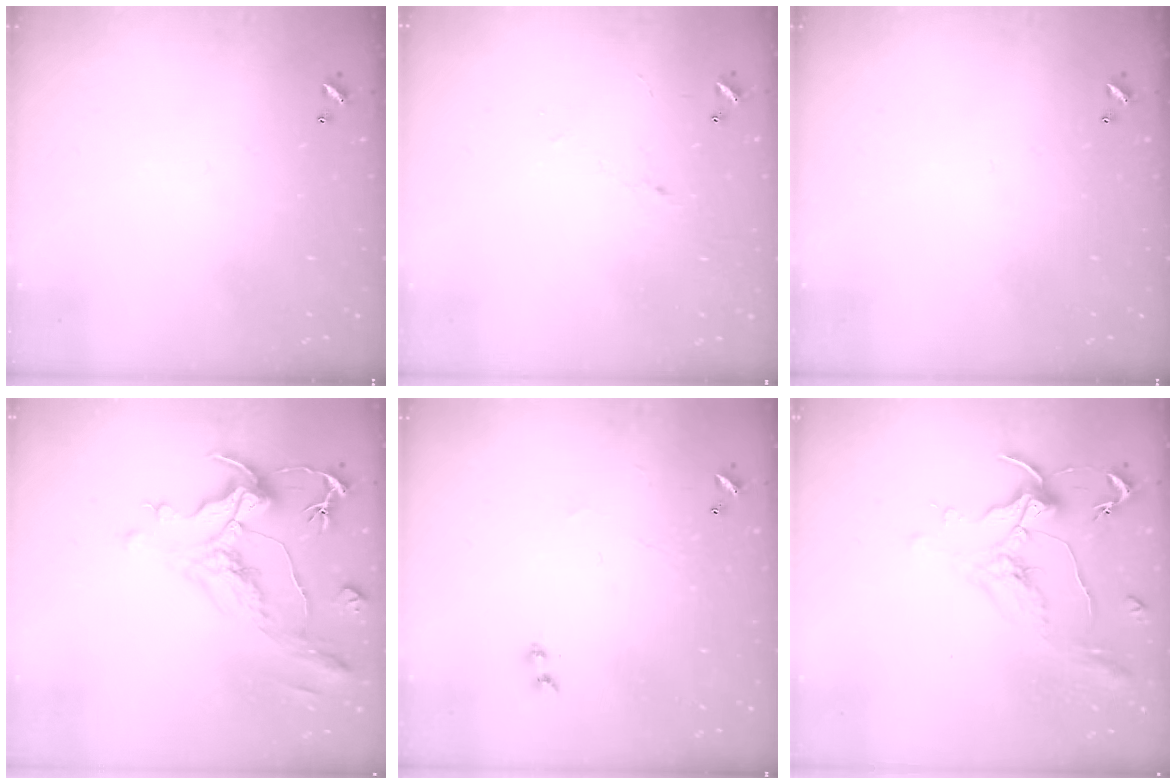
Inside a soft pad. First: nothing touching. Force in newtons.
{"total": 0.6, "press": 0.2, "slide": 0.5}
{"total": 0.0}
{"total": 2.0, "press": 1.0, "slide": 1.7}
{"total": 1.0, "press": 0.3, "slide": 1.0}
{"total": 1.5, "press": 1.4, "slide": 0.6}